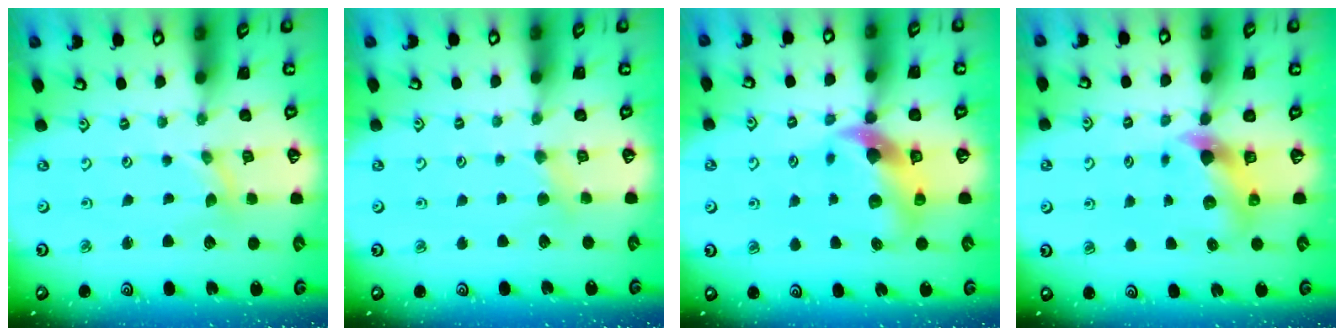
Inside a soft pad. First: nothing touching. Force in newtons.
{"total": 2.8, "press": 2.8, "slide": 0.4}
{"total": 10.8, "press": 10.7, "slide": 1.7}
{"total": 7.1, "press": 7.0, "slide": 0.8}